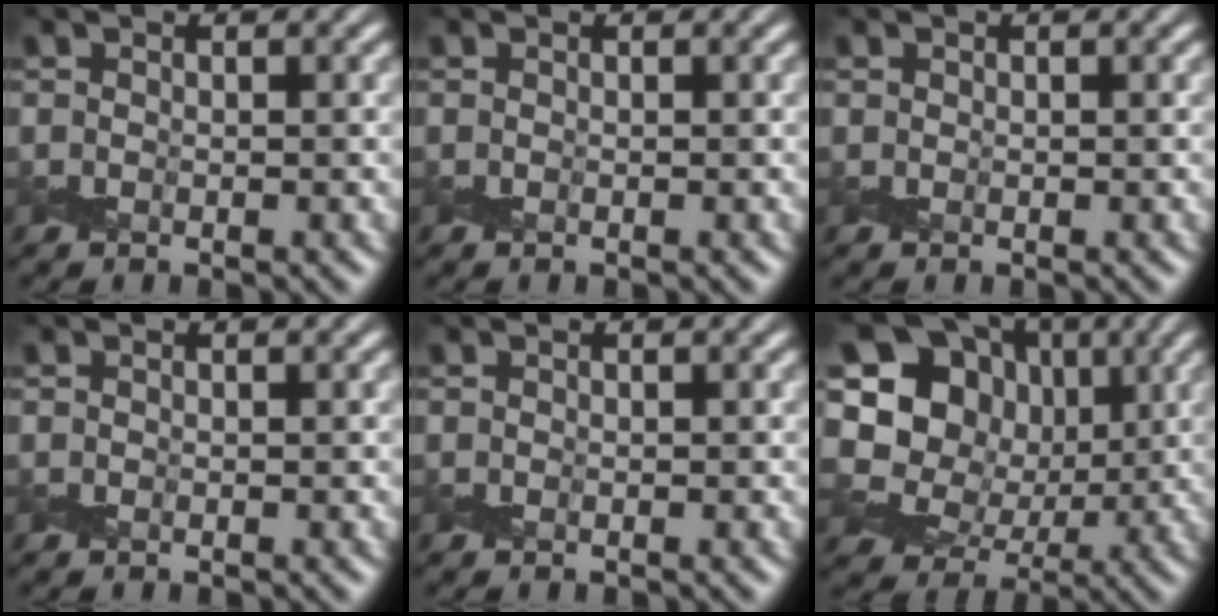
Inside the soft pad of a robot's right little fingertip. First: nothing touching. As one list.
[{"total": 0.0}, {"total": 0.0}, {"total": 0.0}, {"total": 0.0}, {"total": 15.2, "force": [4.3, 12.6, 7.4], "torque": [-0.184, 0.045, 0.062]}]